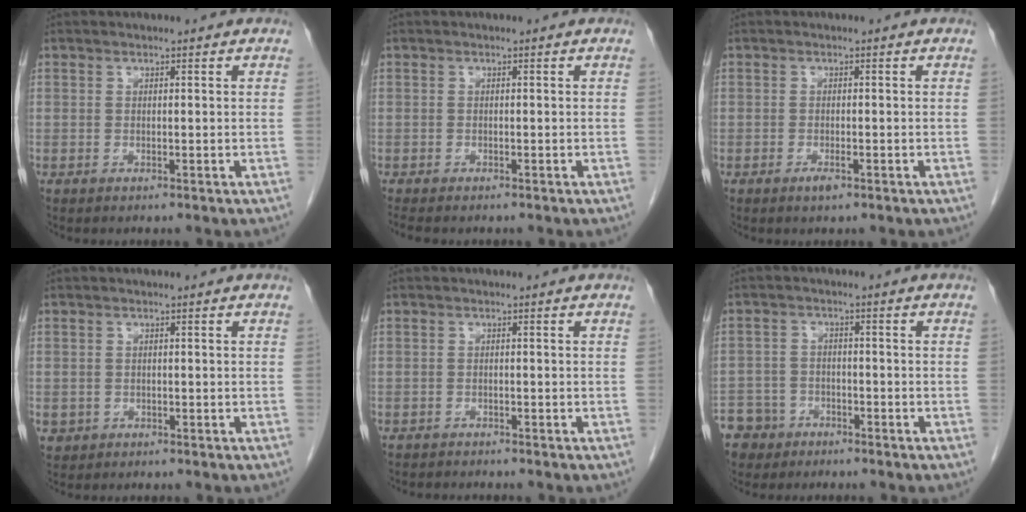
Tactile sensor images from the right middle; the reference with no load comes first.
{"total": 2.7, "force": [-2.3, 0.8, 1.2], "torque": [-0.021, -0.007, -0.028]}
{"total": 1.3, "force": [-0.8, 0.4, 1.0], "torque": [-0.018, -0.001, -0.011]}
{"total": 4.2, "force": [-1.6, 3.8, 0.9], "torque": [-0.021, 0.000, -0.019]}
{"total": 2.2, "force": [-2.1, 0.6, 0.1], "torque": [-0.003, -0.005, -0.031]}
{"total": 7.5, "force": [-5.3, 5.3, 0.7], "torque": [-0.025, 0.001, -0.094]}